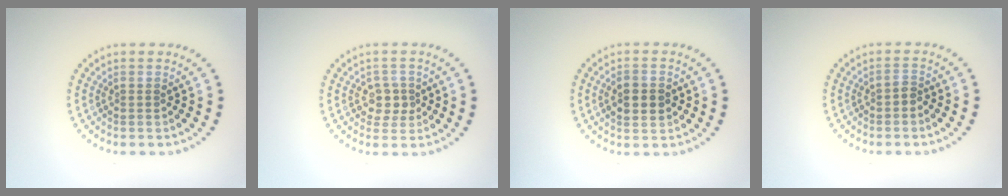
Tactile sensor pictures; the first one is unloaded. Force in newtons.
{"total": 2.0, "press": 1.9, "slide": 0.6}
{"total": 3.3, "press": 3.3, "slide": 0.2}
{"total": 1.0, "press": 0.8, "slide": 0.6}